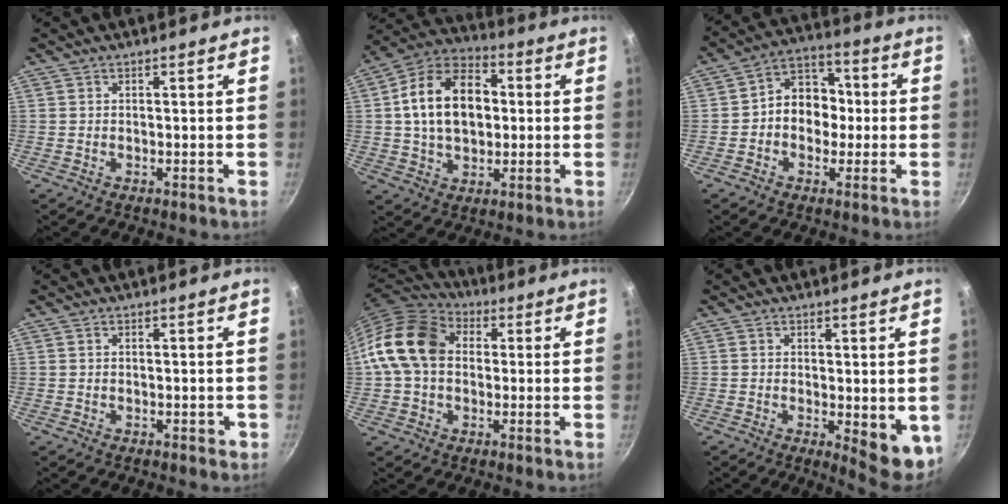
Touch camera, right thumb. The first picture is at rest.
{"total": 16.5, "force": [1.5, 11.3, 12.0], "torque": [-0.170, 0.026, 0.012]}
{"total": 10.1, "force": [-0.6, 8.1, 5.9], "torque": [-0.037, 0.033, -0.028]}
{"total": 1.2, "force": [-0.3, 0.7, 0.8], "torque": [-0.006, 0.005, -0.004]}
{"total": 15.0, "force": [1.3, 11.3, 9.7], "torque": [-0.153, 0.028, 0.007]}
{"total": 7.3, "force": [-0.5, 2.8, 6.7], "torque": [-0.074, -0.008, 0.000]}